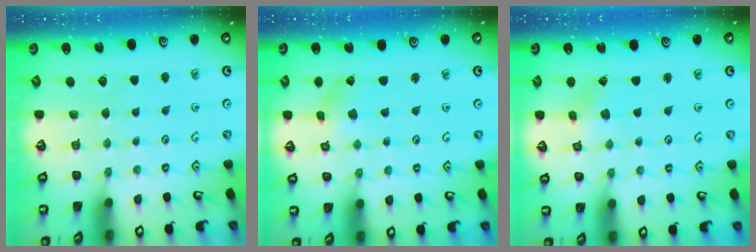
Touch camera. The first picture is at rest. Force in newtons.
{"total": 0.0}
{"total": 1.9, "press": 1.9, "slide": 0.1}